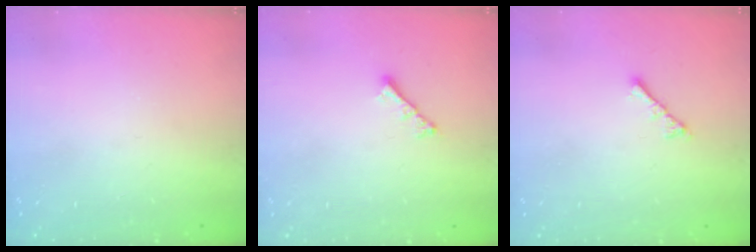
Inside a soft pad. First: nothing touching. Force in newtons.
{"total": 2.8, "press": 2.7, "slide": 0.6}
{"total": 3.4, "press": 3.4, "slide": 0.6}